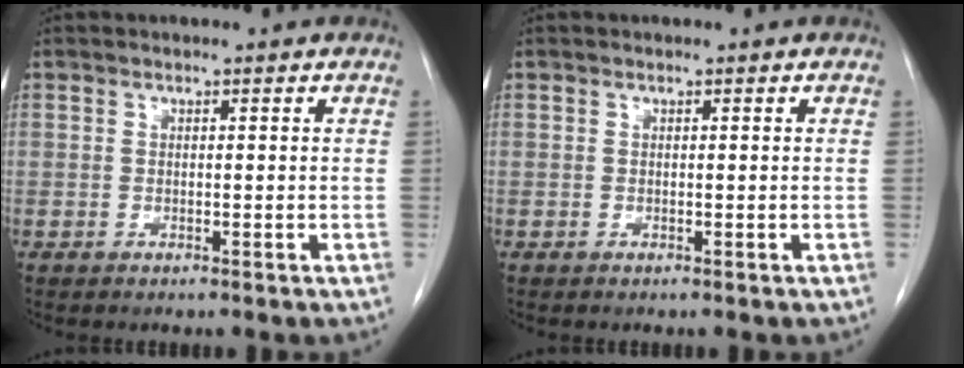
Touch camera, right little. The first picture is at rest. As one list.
[{"total": 0.0}]